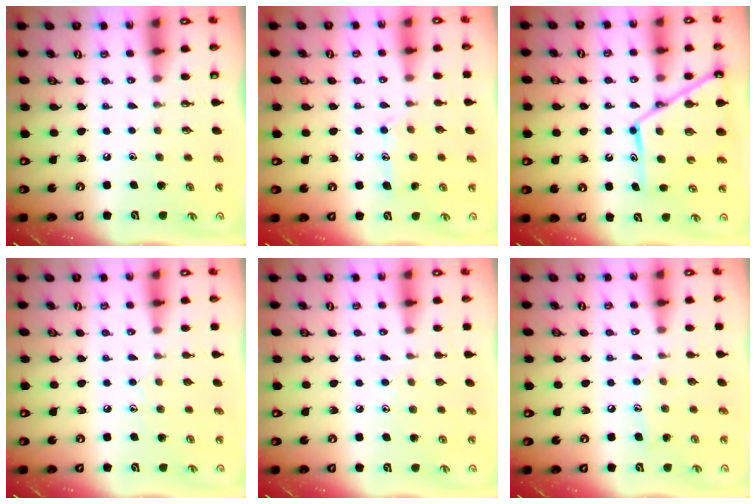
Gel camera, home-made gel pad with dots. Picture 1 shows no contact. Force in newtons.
{"total": 9.6, "press": 9.6, "slide": 0.5}
{"total": 15.3, "press": 15.2, "slide": 1.4}
{"total": 5.7, "press": 5.6, "slide": 0.6}
{"total": 6.0, "press": 5.9, "slide": 0.7}
{"total": 6.5, "press": 6.5, "slide": 0.3}